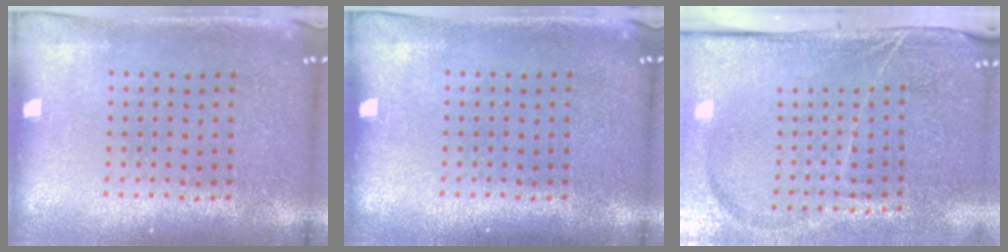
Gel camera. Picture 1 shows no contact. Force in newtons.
{"total": 0.0}
{"total": 4.3, "press": 3.5, "slide": 2.5}